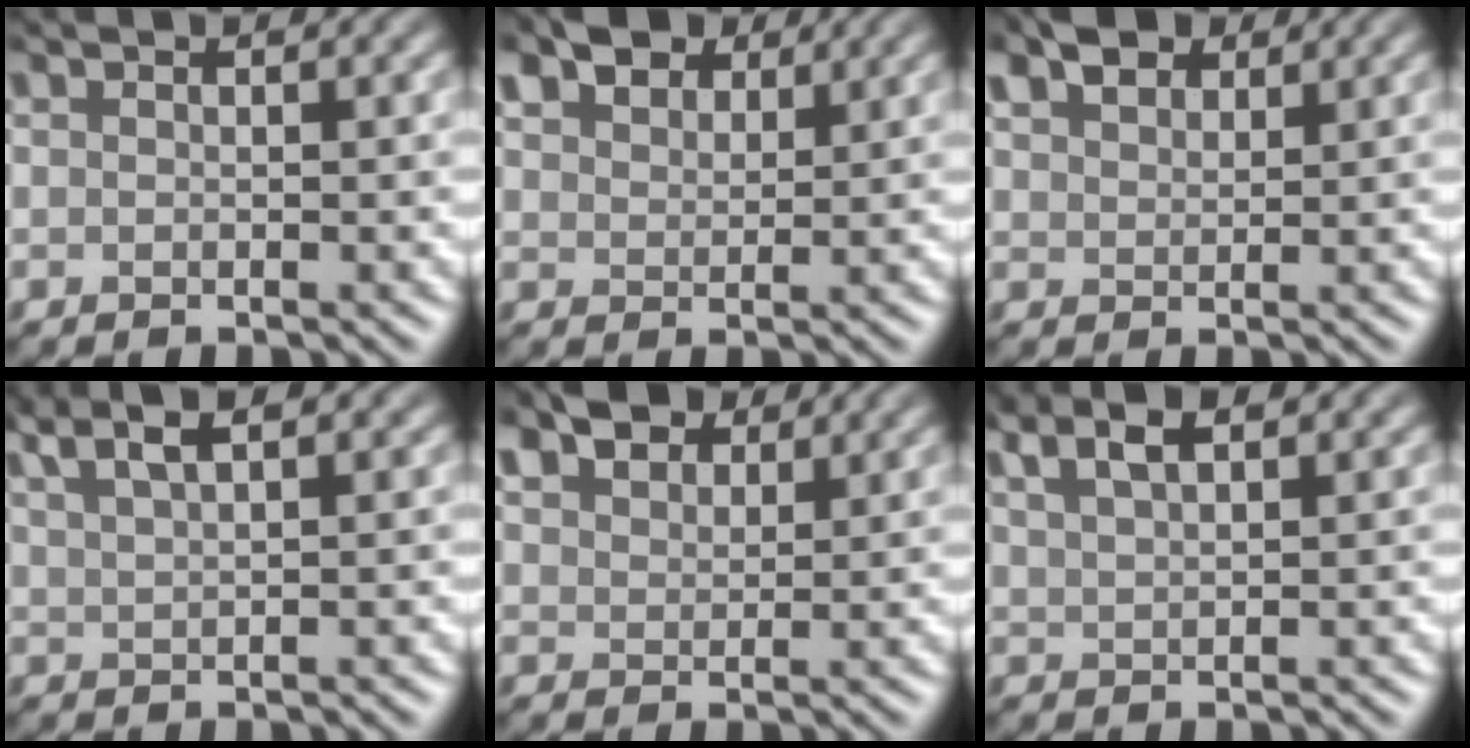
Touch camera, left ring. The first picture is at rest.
{"total": 6.1, "force": [4.1, 3.4, 3.1], "torque": [-0.081, 0.019, 0.066]}
{"total": 3.4, "force": [2.3, 1.9, 1.7], "torque": [-0.043, 0.013, 0.044]}
{"total": 3.2, "force": [2.1, 0.7, 2.4], "torque": [-0.051, 0.012, 0.042]}
{"total": 5.0, "force": [3.4, 2.7, 2.5], "torque": [-0.061, 0.015, 0.057]}
{"total": 3.1, "force": [1.9, 1.0, 2.2], "torque": [-0.052, 0.012, 0.040]}